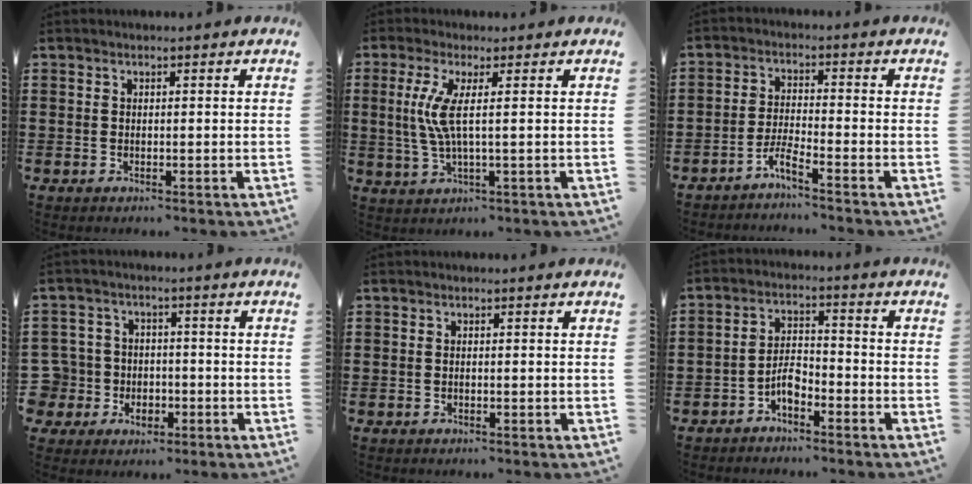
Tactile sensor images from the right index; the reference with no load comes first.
{"total": 6.0, "force": [0.8, 0.4, 5.9], "torque": [-0.143, -0.020, 0.002]}
{"total": 3.5, "force": [-3.2, -0.3, 1.4], "torque": [-0.035, 0.000, -0.067]}
{"total": 5.5, "force": [-1.6, 5.2, 0.8], "torque": [-0.056, 0.005, -0.034]}
{"total": 0.0}
{"total": 4.4, "force": [-2.6, 2.0, 2.9], "torque": [-0.065, 0.005, -0.053]}